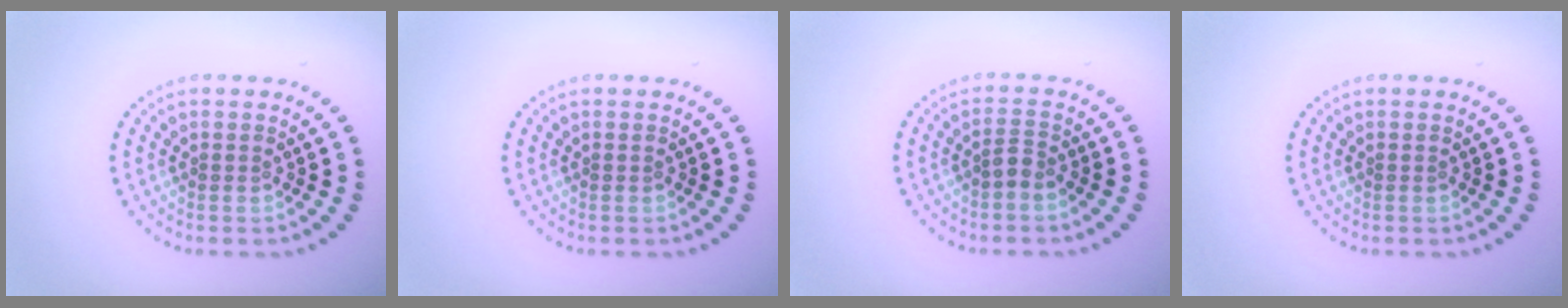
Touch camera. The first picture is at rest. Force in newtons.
{"total": 0.0}
{"total": 1.4, "press": 1.0, "slide": 0.9}
{"total": 0.0}